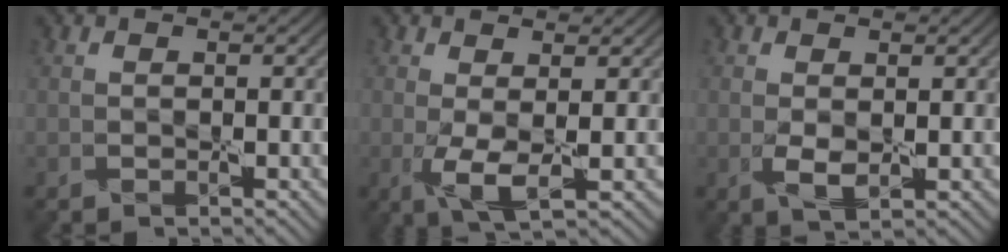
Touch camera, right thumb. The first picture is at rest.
{"total": 3.7, "force": [-0.1, 1.0, 3.6], "torque": [-0.083, -0.005, -0.003]}
{"total": 2.5, "force": [0.0, 1.3, 2.1], "torque": [-0.050, -0.007, 0.005]}